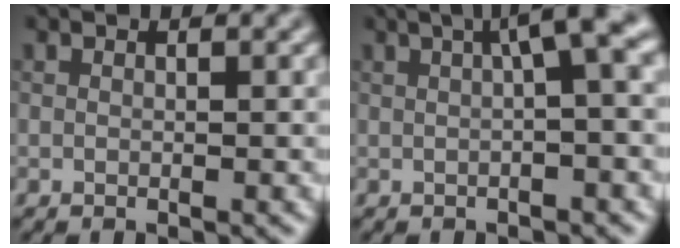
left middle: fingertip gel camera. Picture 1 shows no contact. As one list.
[{"total": 4.9, "force": [1.1, 1.1, 4.6], "torque": [-0.059, 0.026, 0.012]}]